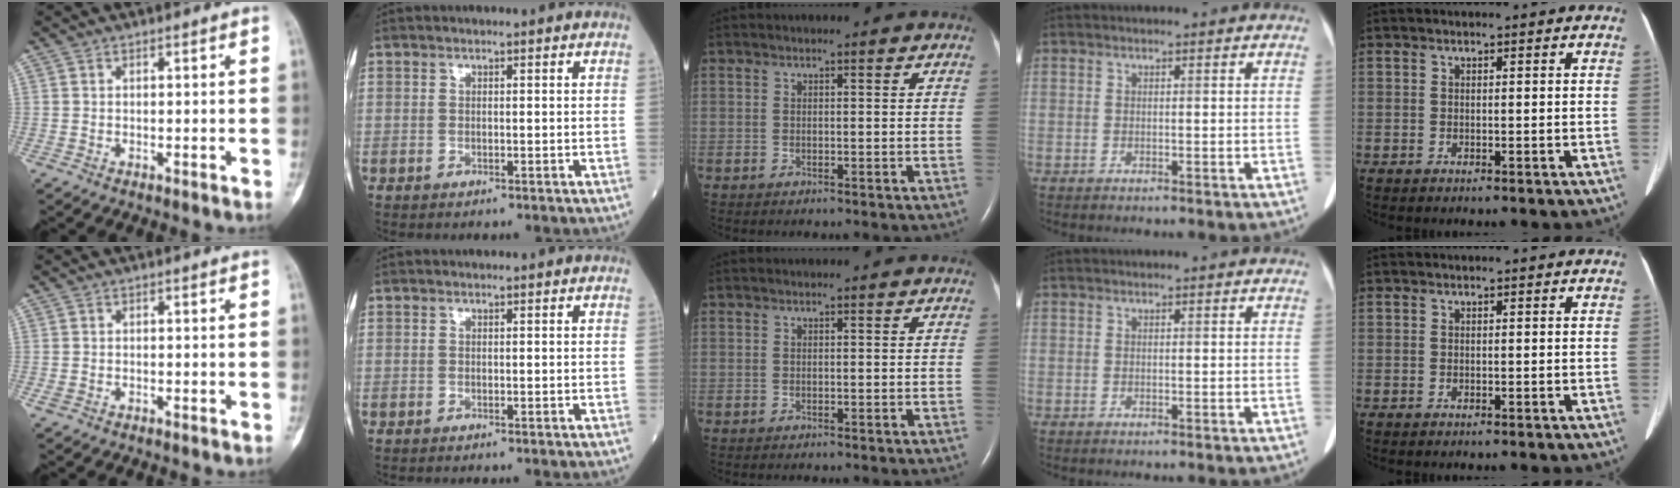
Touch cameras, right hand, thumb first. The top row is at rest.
{"thumb": {"total": 1.1, "force": [-0.6, 0.7, 0.5], "torque": [-0.019, 0.006, -0.010]}, "index": {"total": 0.7, "force": [-0.6, 0.0, 0.2], "torque": [0.003, 0.000, -0.012]}}